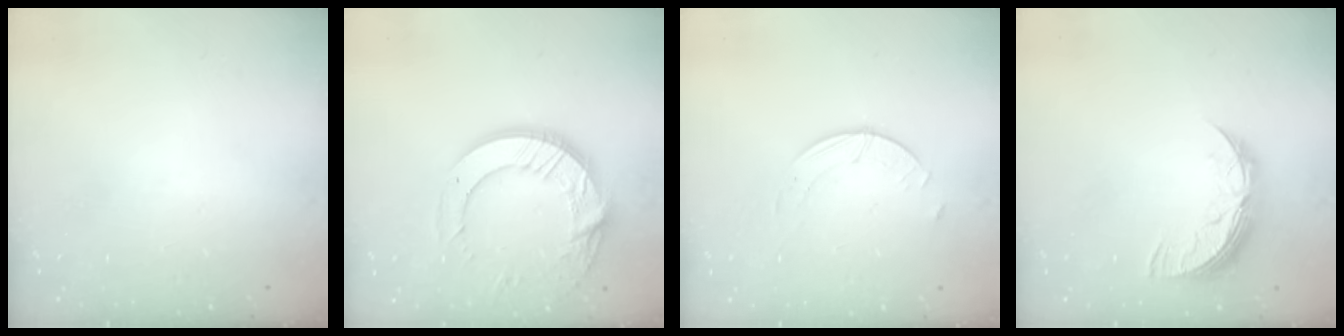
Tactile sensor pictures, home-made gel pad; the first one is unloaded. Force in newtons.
{"total": 17.1, "press": 17.0, "slide": 1.5}
{"total": 2.5, "press": 2.5, "slide": 0.3}
{"total": 9.1, "press": 9.1, "slide": 0.4}